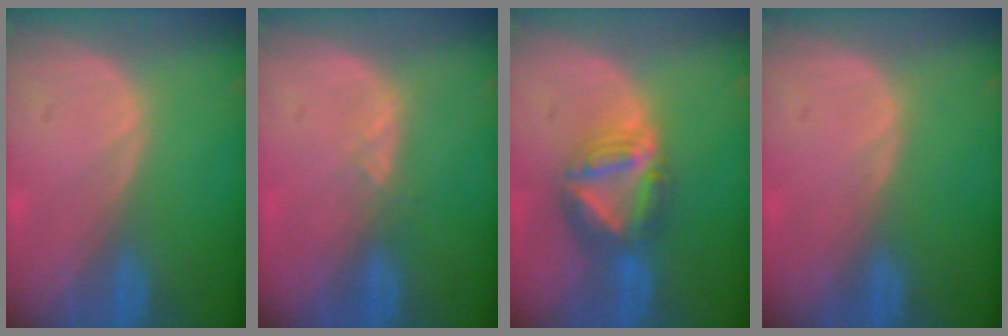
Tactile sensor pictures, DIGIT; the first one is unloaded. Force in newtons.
{"total": 1.6, "press": 1.5, "slide": 0.7}
{"total": 7.8, "press": 6.7, "slide": 4.1}
{"total": 0.0}